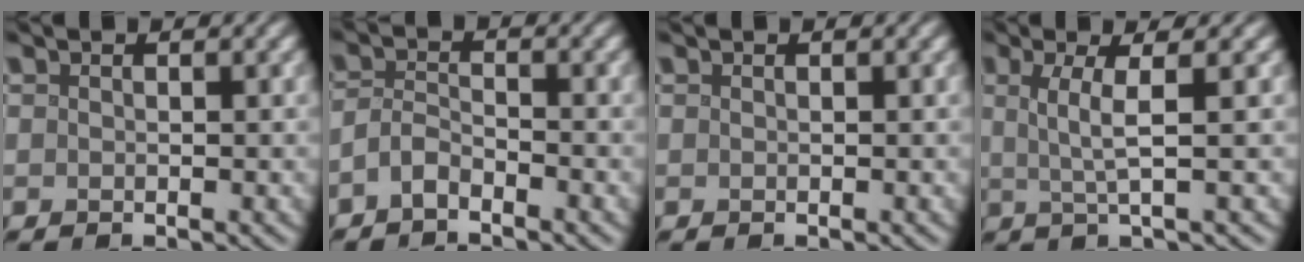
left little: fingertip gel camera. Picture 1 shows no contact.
{"total": 2.1, "force": [-1.5, 0.7, 1.3], "torque": [-0.028, 0.004, -0.037]}
{"total": 0.0}
{"total": 3.4, "force": [0.7, 0.6, 3.3], "torque": [-0.062, 0.001, 0.012]}